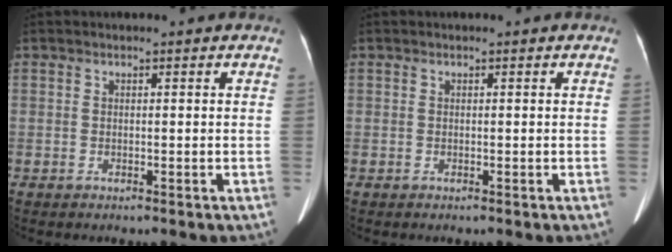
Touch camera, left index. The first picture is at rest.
{"total": 0.0}